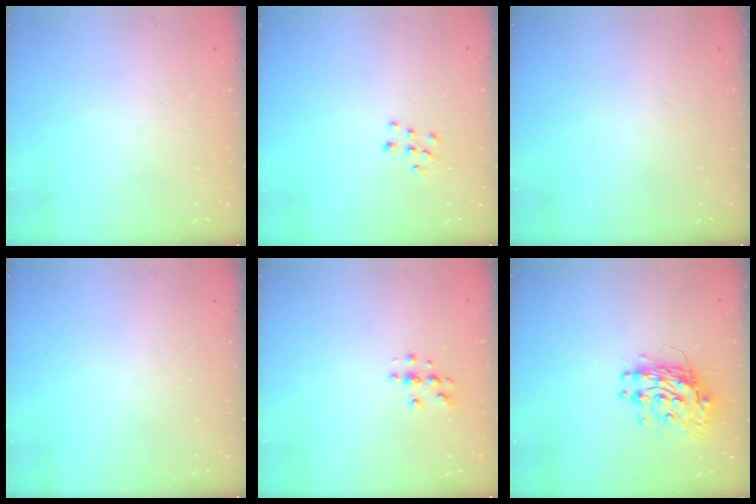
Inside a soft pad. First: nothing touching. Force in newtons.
{"total": 6.8, "press": 6.8, "slide": 0.4}
{"total": 0.0}
{"total": 0.0}
{"total": 4.0, "press": 4.0, "slide": 0.5}
{"total": 10.8, "press": 10.7, "slide": 0.9}